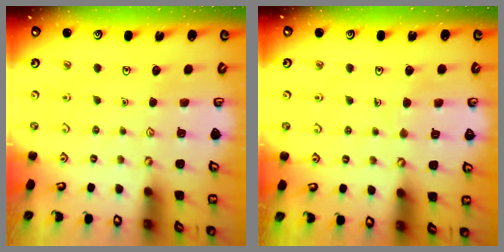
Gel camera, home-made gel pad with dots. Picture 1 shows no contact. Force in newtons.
{"total": 2.3, "press": 2.3, "slide": 0.1}